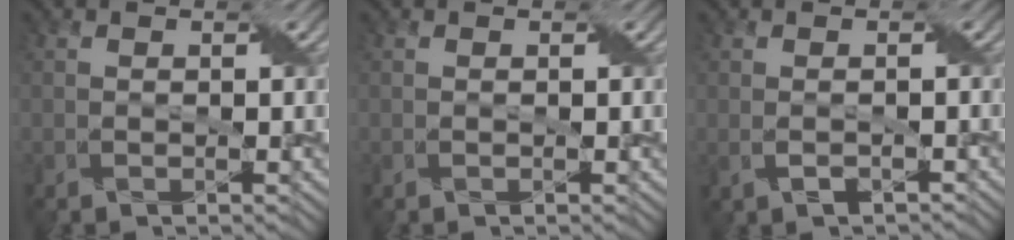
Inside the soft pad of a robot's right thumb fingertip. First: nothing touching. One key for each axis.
{"total": 0.0}
{"total": 0.6, "fx": -0.2, "fy": 0.2, "fz": 0.5, "tx": -0.011, "ty": -0.001, "tz": -0.001}